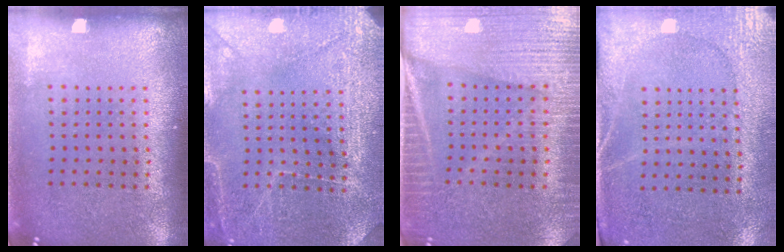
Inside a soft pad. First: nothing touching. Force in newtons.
{"total": 2.9, "press": 2.9, "slide": 0.2}
{"total": 4.1, "press": 3.7, "slide": 1.8}
{"total": 2.7, "press": 2.3, "slide": 1.5}